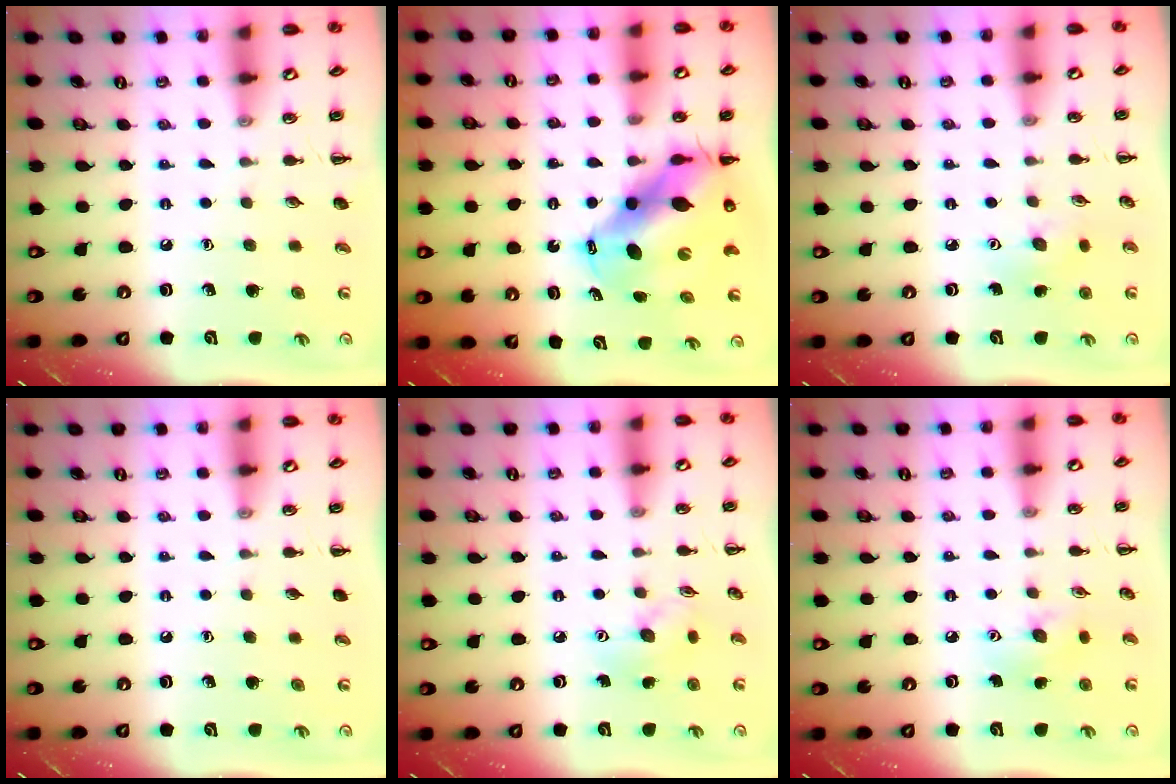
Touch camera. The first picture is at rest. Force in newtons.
{"total": 13.5, "press": 13.0, "slide": 3.6}
{"total": 3.7, "press": 3.6, "slide": 0.9}
{"total": 0.0}
{"total": 6.4, "press": 6.4, "slide": 0.3}
{"total": 6.5, "press": 6.5, "slide": 0.7}